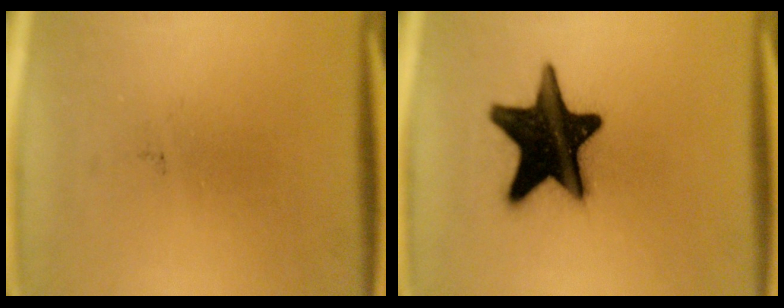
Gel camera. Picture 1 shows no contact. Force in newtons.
{"total": 19.8}